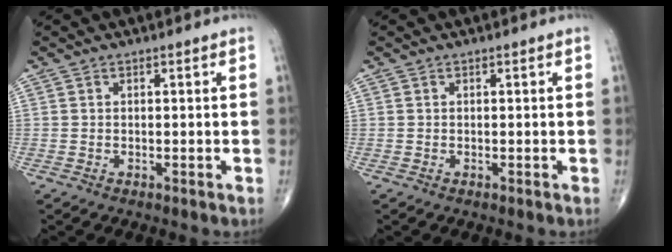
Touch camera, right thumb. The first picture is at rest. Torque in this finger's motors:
{"motor_torque": [0.00, 0.00, -0.04, -0.04, 0.00]}